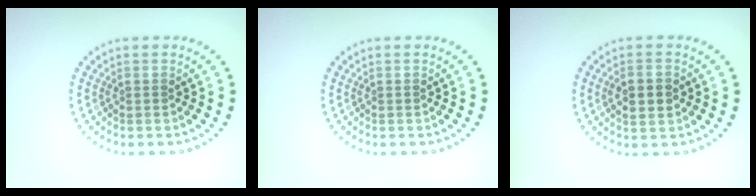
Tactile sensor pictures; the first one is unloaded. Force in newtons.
{"total": 0.0}
{"total": 2.7, "press": 2.7, "slide": 0.2}